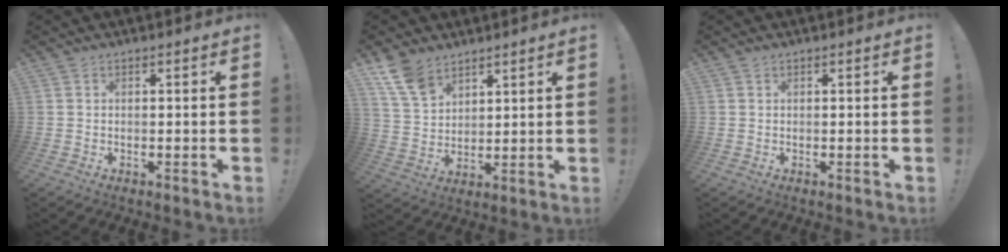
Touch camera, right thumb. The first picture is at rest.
{"total": 10.5, "force": [7.5, 5.9, 4.5], "torque": [-0.085, -0.038, 0.148]}
{"total": 0.0}